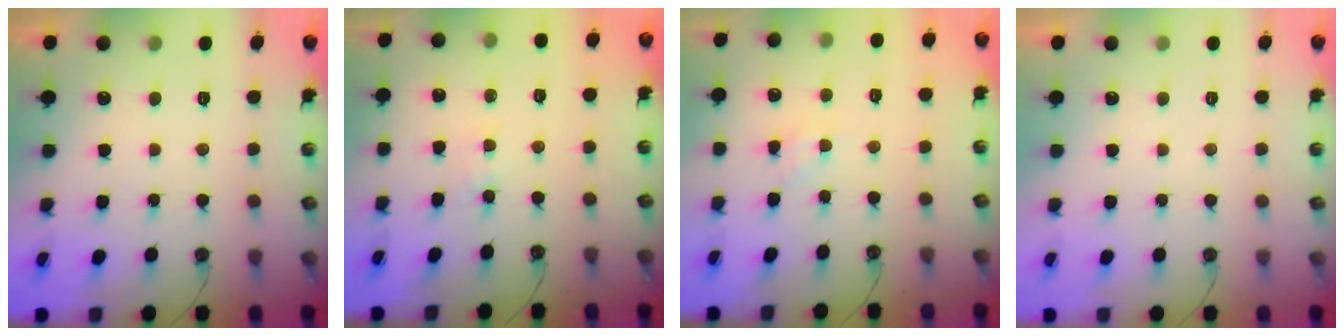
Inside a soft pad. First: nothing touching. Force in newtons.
{"total": 2.8, "press": 2.7, "slide": 0.4}
{"total": 1.9, "press": 1.9, "slide": 0.2}
{"total": 0.0}